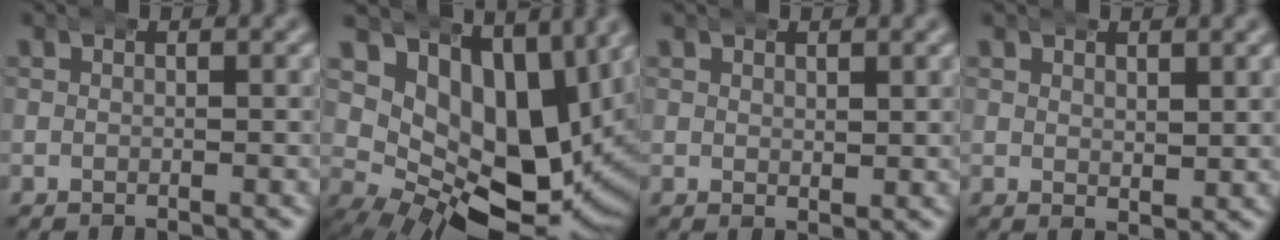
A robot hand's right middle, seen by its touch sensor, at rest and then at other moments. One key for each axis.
{"total": 16.0, "fx": 3.0, "fy": 10.6, "fz": 11.6, "tx": -0.190, "ty": -0.027, "tz": 0.053}
{"total": 1.7, "fx": 1.7, "fy": 0.1, "fz": 0.0, "tx": 0.006, "ty": 0.000, "tz": 0.029}
{"total": 2.1, "fx": 2.1, "fy": 0.3, "fz": 0.1, "tx": 0.007, "ty": 0.000, "tz": 0.037}